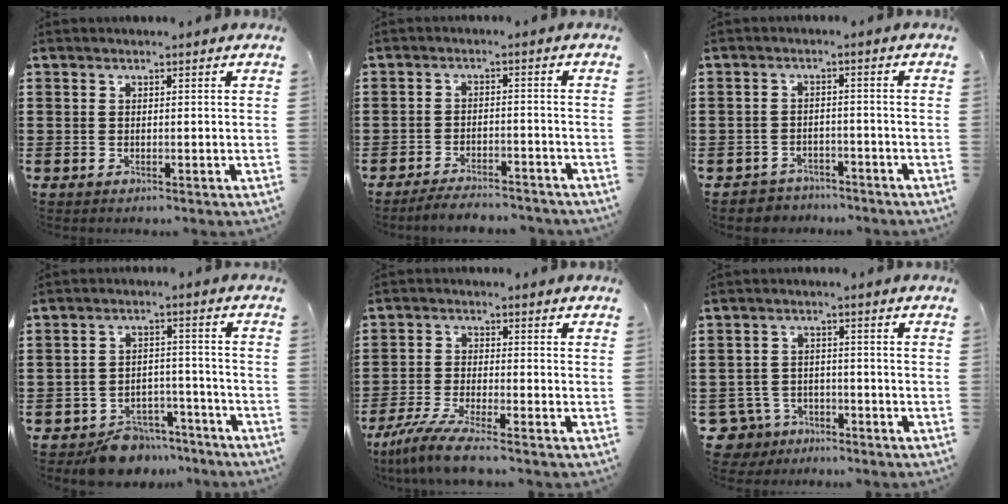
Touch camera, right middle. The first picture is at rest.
{"total": 3.6, "force": [-3.5, 0.2, 0.7], "torque": [-0.014, 0.002, -0.071]}
{"total": 2.6, "force": [-2.5, 0.6, -0.2], "torque": [-0.006, 0.001, -0.056]}
{"total": 6.2, "force": [-5.8, 1.8, 0.7], "torque": [-0.007, 0.024, -0.111]}
{"total": 5.7, "force": [-4.8, -0.2, 3.2], "torque": [-0.087, -0.026, -0.097]}
{"total": 3.9, "force": [-3.4, 1.8, 0.6], "torque": [-0.048, -0.007, -0.079]}